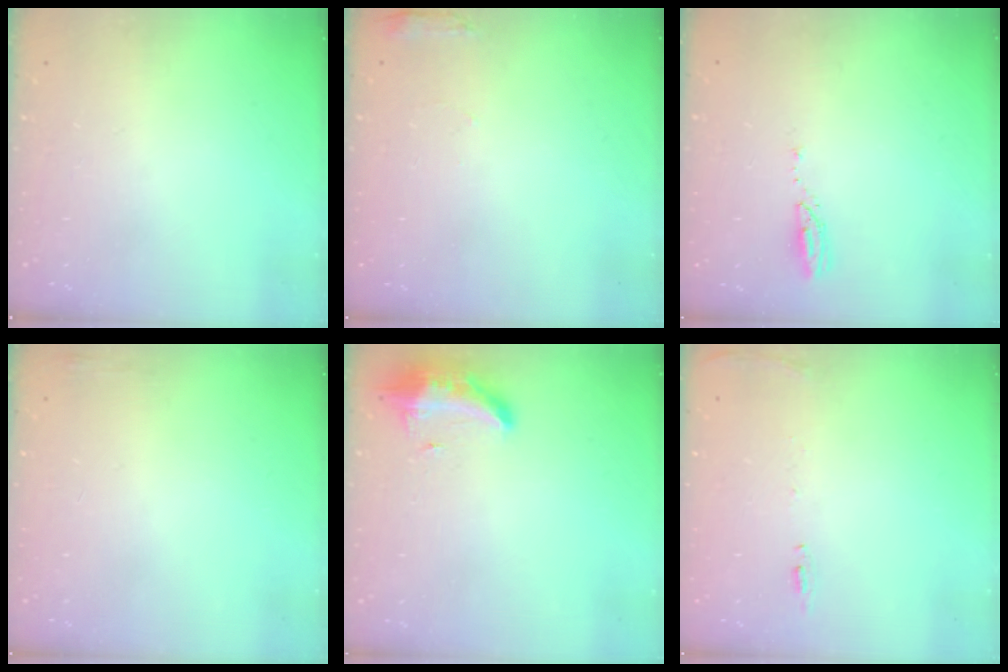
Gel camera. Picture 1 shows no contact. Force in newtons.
{"total": 5.2, "press": 5.0, "slide": 1.3}
{"total": 3.6, "press": 3.6, "slide": 0.3}
{"total": 3.5, "press": 3.1, "slide": 1.6}
{"total": 12.2, "press": 9.7, "slide": 7.4}
{"total": 6.1, "press": 6.0, "slide": 0.9}